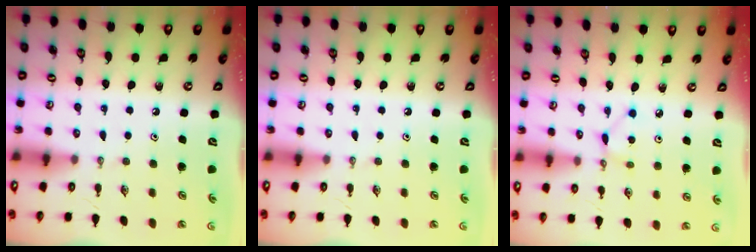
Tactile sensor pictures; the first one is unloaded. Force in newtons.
{"total": 0.0}
{"total": 2.4, "press": 2.4, "slide": 0.2}